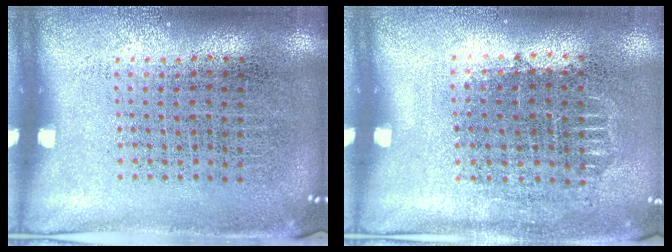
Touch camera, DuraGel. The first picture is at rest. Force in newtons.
{"total": 0.9, "press": 0.8, "slide": 0.4}